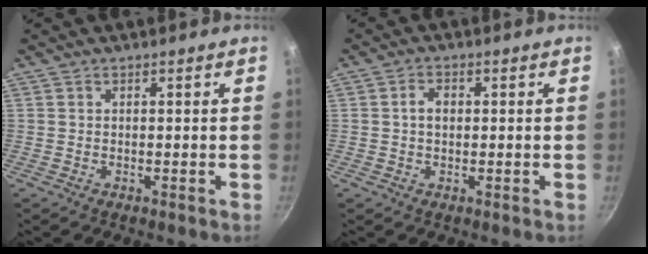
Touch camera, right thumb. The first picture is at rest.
{"total": 2.8, "force": [0.2, 2.0, 1.9], "torque": [-0.023, 0.008, 0.001]}